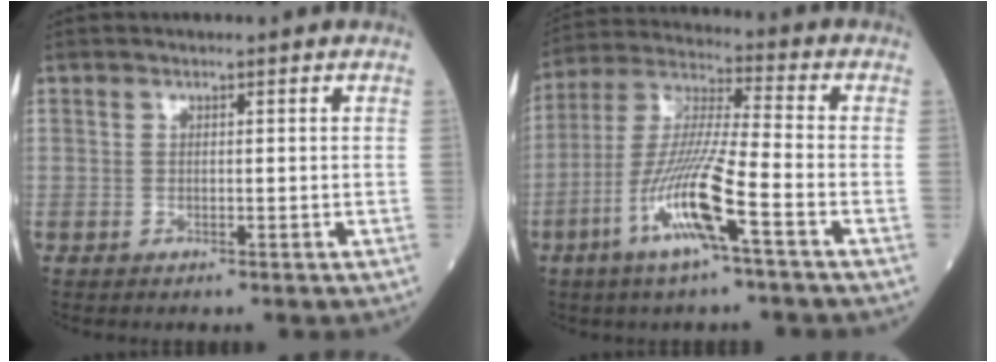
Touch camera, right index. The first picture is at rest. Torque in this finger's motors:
{"motor_torque": [1.68, -0.46, 0.94, 0.21]}